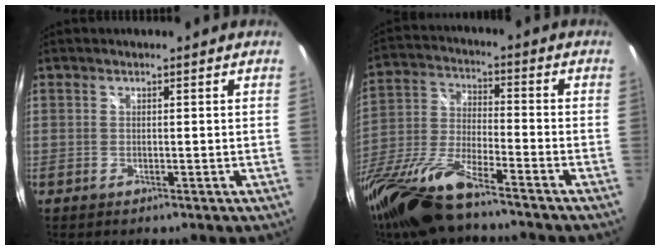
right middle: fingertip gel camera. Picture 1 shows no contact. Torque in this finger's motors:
{"motor_torque": [1.24, -0.90, 0.69, 0.21]}